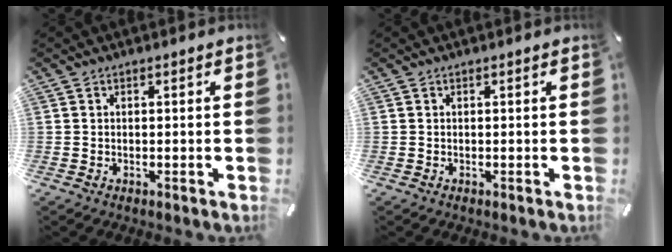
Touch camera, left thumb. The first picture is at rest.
{"total": 0.0}